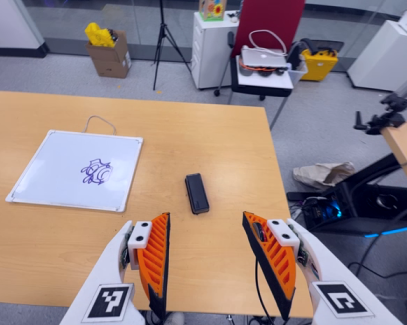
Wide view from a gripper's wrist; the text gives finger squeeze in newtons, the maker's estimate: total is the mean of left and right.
{"total": 0.0}